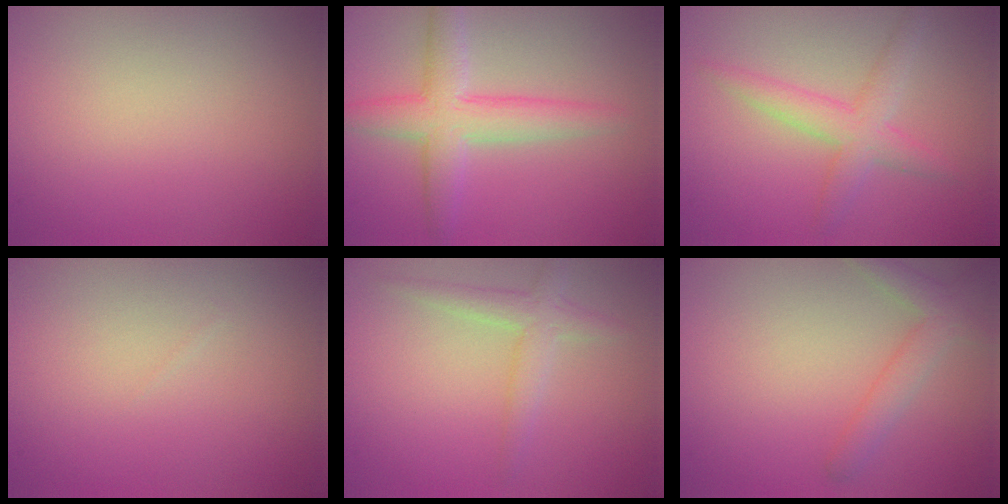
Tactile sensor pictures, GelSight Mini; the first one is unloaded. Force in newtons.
{"total": 4.6, "press": 4.6, "slide": 0.1}
{"total": 3.2, "press": 3.2, "slide": 0.0}
{"total": 0.0}
{"total": 2.5, "press": 2.5, "slide": 0.1}
{"total": 2.6, "press": 2.6, "slide": 0.2}